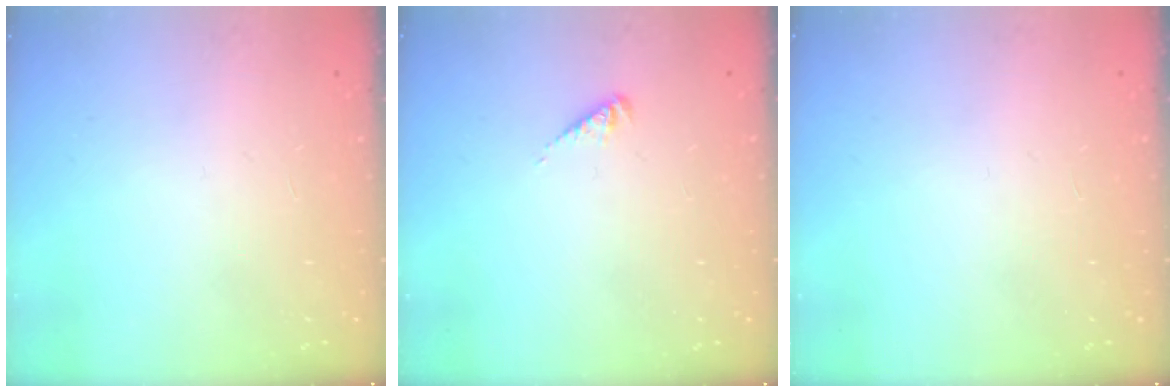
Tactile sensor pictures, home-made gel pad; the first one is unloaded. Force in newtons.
{"total": 2.1, "press": 2.0, "slide": 0.4}
{"total": 0.0}